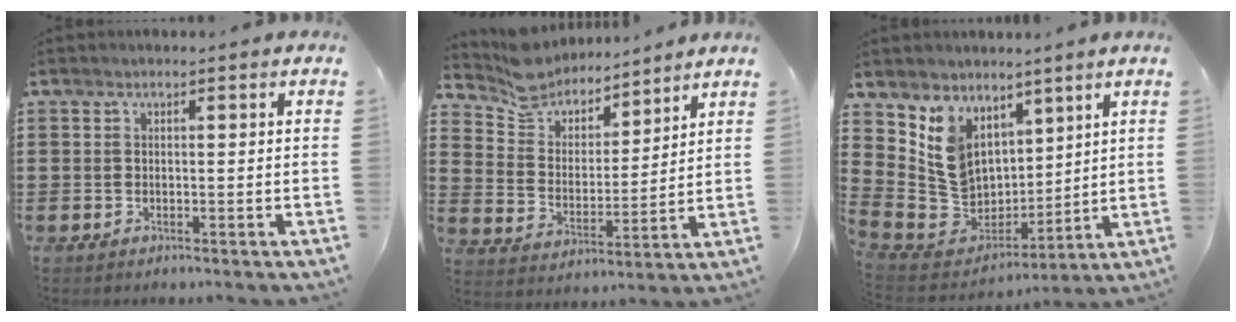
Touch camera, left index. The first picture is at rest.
{"total": 7.8, "force": [7.3, 2.6, -0.1], "torque": [-0.046, -0.048, 0.134]}
{"total": 9.1, "force": [4.6, 7.4, 2.8], "torque": [-0.111, -0.026, 0.097]}